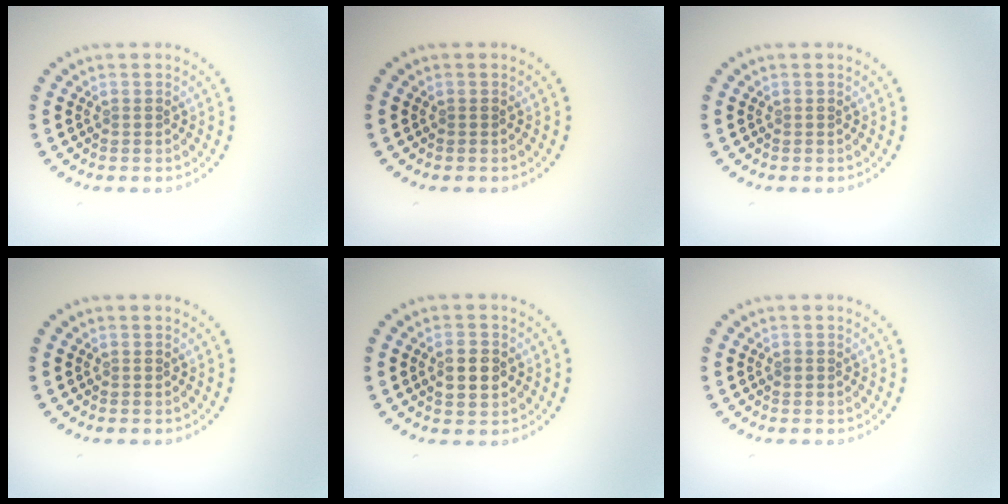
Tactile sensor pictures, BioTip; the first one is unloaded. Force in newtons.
{"total": 0.0}
{"total": 0.0}
{"total": 0.0}
{"total": 3.0, "press": 3.0, "slide": 0.1}
{"total": 0.6, "press": 0.6, "slide": 0.1}